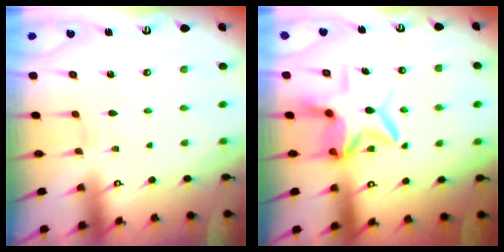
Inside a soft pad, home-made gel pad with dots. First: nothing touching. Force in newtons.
{"total": 8.9, "press": 8.8, "slide": 1.2}